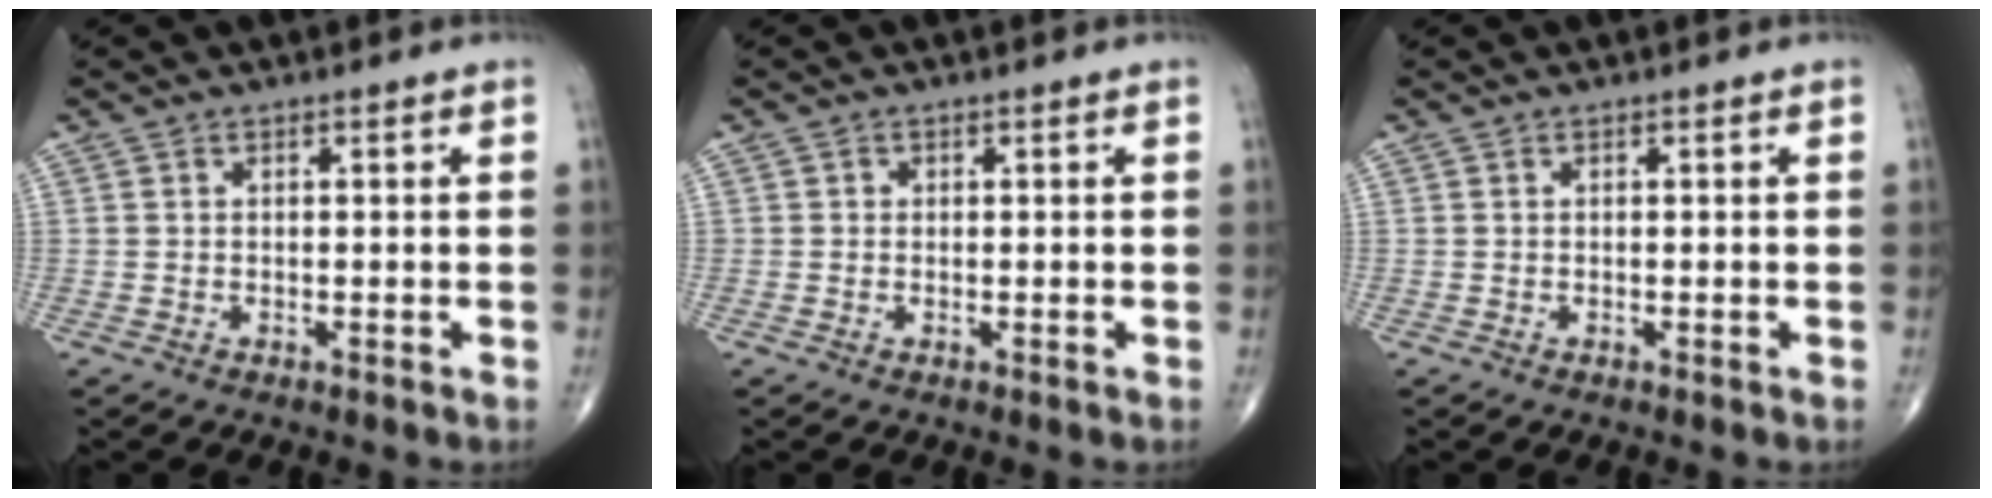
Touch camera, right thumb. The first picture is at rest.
{"total": 0.7, "force": [0.0, 0.7, 0.1], "torque": [0.004, 0.003, 0.001]}
{"total": 0.0}